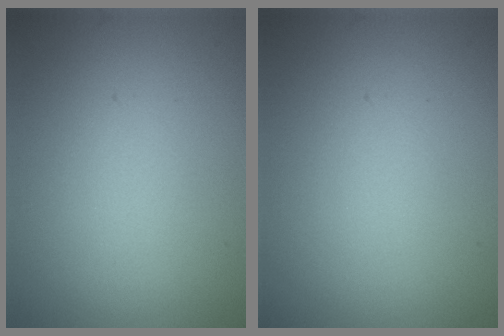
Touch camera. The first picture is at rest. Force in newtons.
{"total": 0.0}